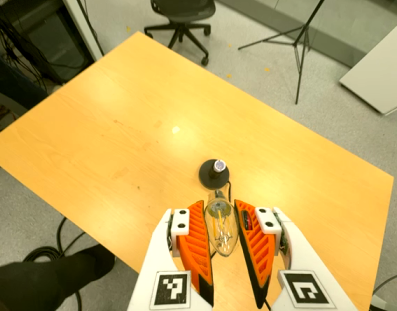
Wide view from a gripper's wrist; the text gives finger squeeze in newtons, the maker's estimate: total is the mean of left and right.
{"total": 11.1, "left": 10.6, "right": 11.6}